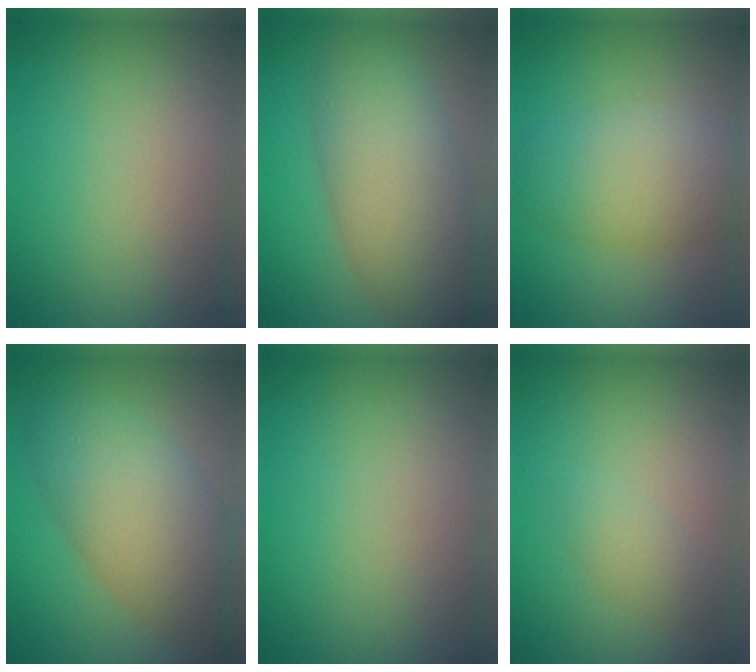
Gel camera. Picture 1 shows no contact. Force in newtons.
{"total": 7.9, "press": 7.9, "slide": 0.3}
{"total": 5.8, "press": 5.8, "slide": 0.3}
{"total": 8.1, "press": 8.1, "slide": 0.3}
{"total": 0.0}
{"total": 1.4, "press": 1.4, "slide": 0.1}